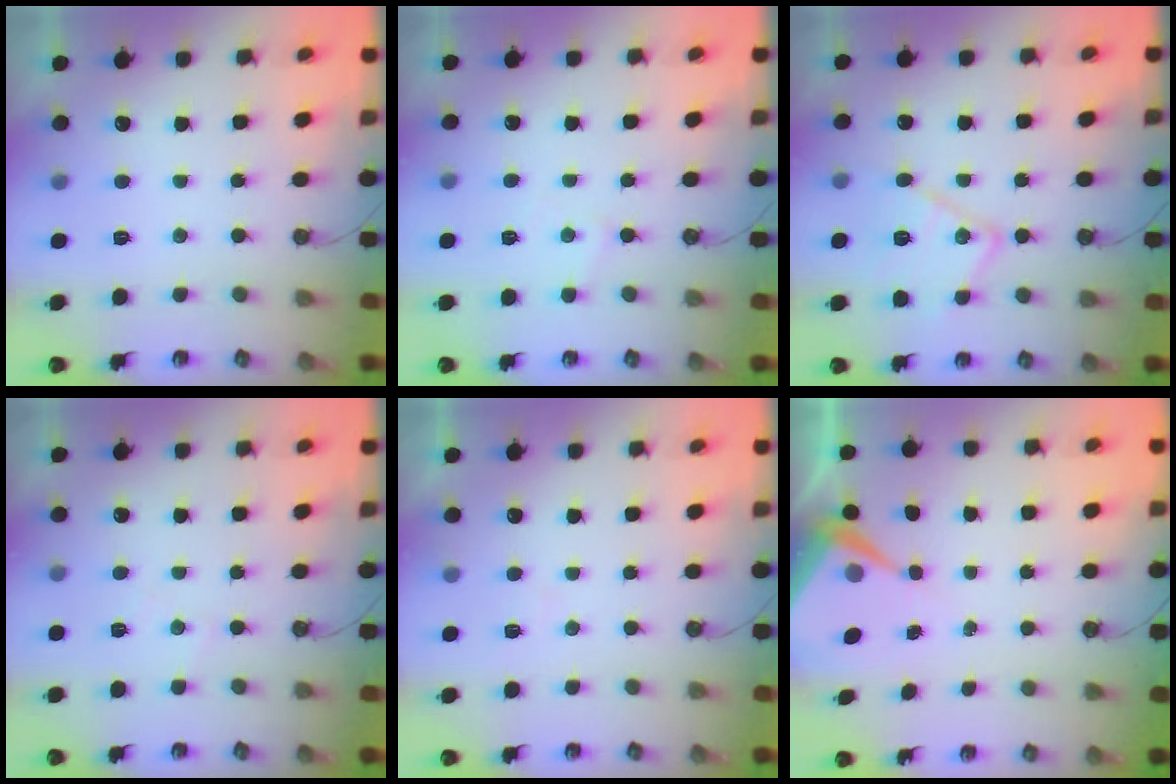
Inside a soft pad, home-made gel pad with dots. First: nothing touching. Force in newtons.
{"total": 3.9, "press": 3.8, "slide": 0.7}
{"total": 14.8, "press": 14.7, "slide": 1.1}
{"total": 3.0, "press": 2.9, "slide": 0.5}
{"total": 4.8, "press": 4.7, "slide": 0.8}
{"total": 5.2, "press": 5.2, "slide": 0.3}